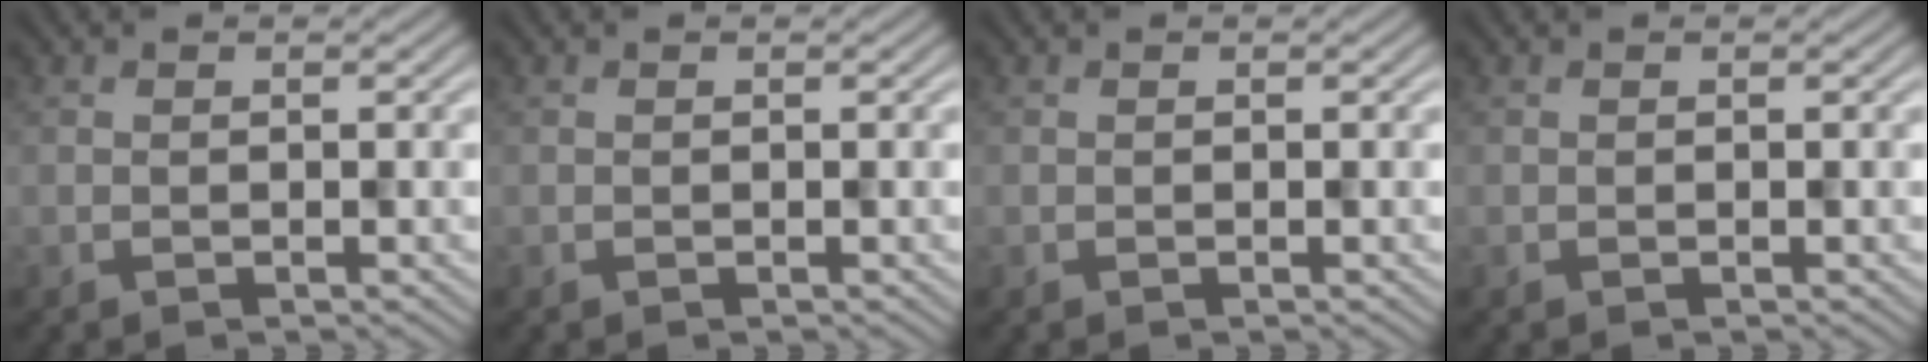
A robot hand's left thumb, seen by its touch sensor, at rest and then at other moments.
{"total": 0.0}
{"total": 0.0}
{"total": 0.0}